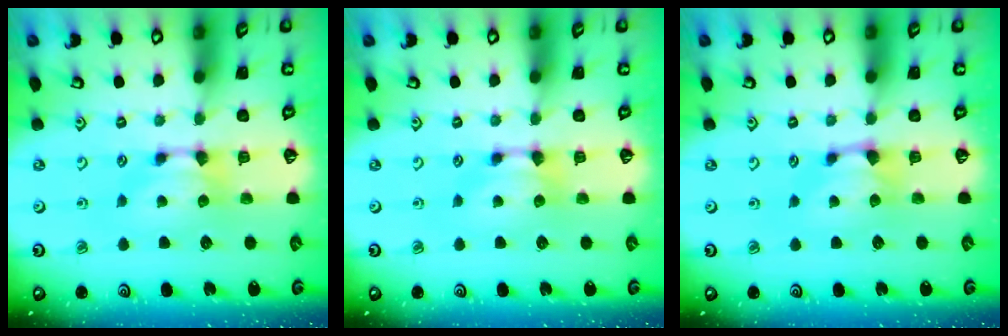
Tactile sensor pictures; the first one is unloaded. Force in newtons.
{"total": 0.0}
{"total": 1.0, "press": 0.3, "slide": 0.9}